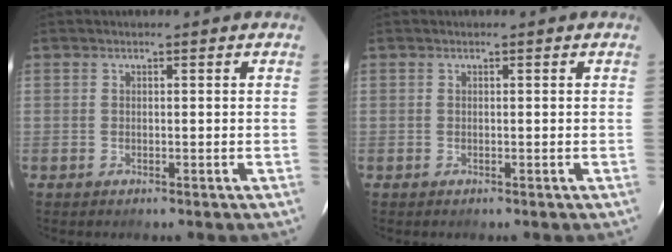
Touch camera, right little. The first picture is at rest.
{"total": 0.0}